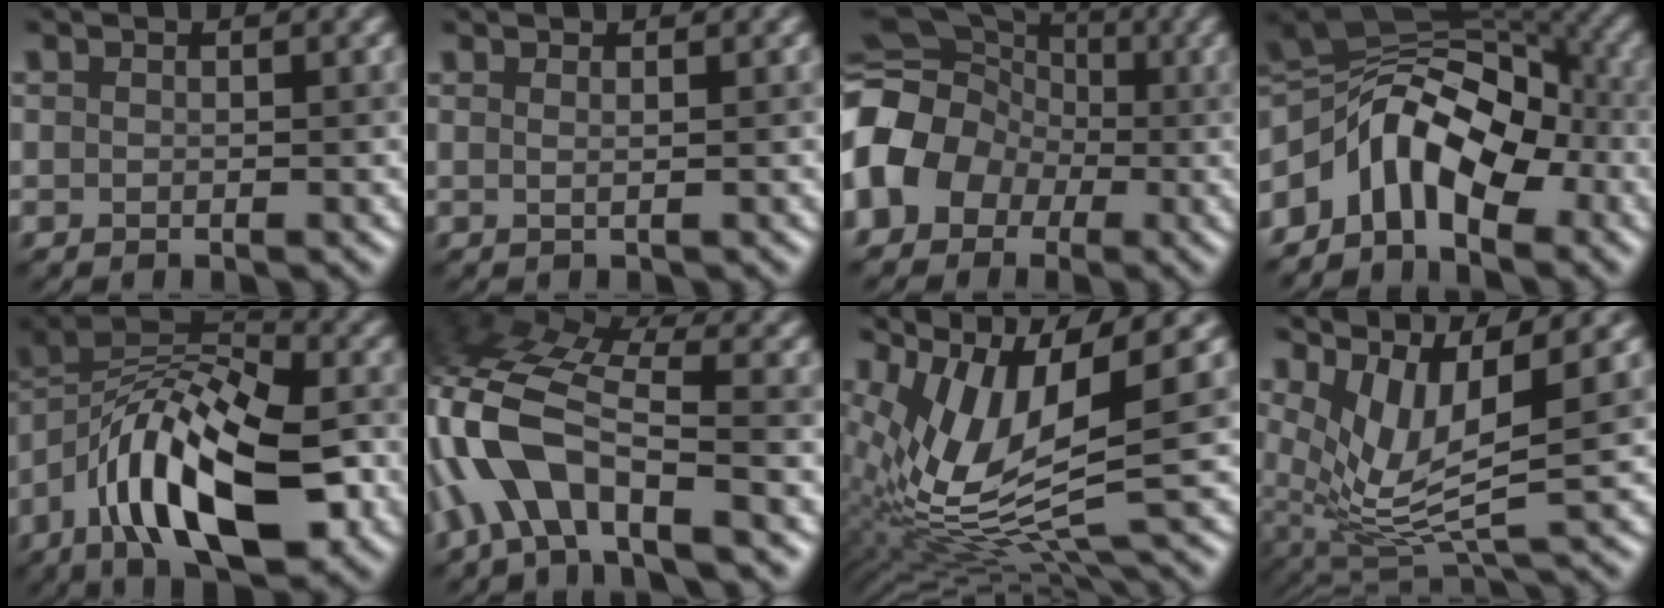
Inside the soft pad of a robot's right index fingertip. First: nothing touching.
{"total": 1.0, "force": [0.3, 0.5, 0.8], "torque": [-0.003, 0.000, -0.005]}
{"total": 10.9, "force": [-1.9, 9.6, 4.9], "torque": [-0.086, 0.000, -0.069]}
{"total": 8.5, "force": [-3.0, 4.8, 6.3], "torque": [-0.084, 0.022, -0.066]}
{"total": 12.4, "force": [-4.5, 5.3, 10.3], "torque": [-0.156, 0.023, -0.081]}
{"total": 9.6, "force": [-2.9, 4.4, 8.0], "torque": [-0.161, 0.023, -0.066]}
{"total": 11.8, "force": [1.1, 3.4, 11.2], "torque": [-0.227, -0.005, 0.035]}
{"total": 6.3, "force": [2.5, 1.7, 5.5], "torque": [-0.113, -0.002, 0.054]}